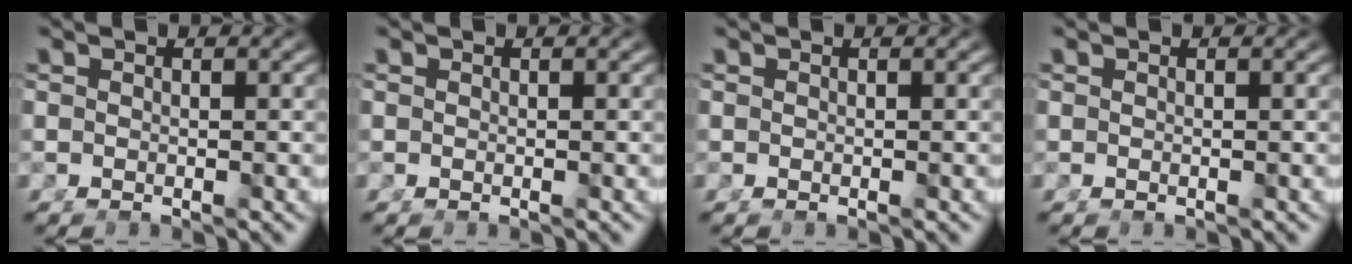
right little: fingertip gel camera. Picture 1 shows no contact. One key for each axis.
{"total": 0.0}
{"total": 0.0}
{"total": 0.0}